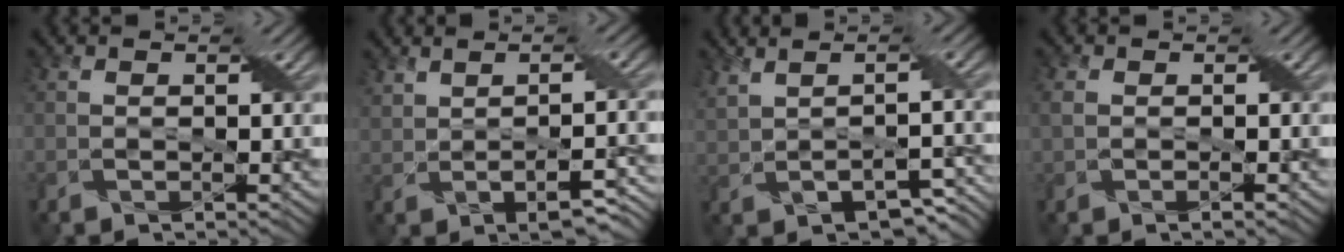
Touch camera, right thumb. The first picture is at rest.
{"total": 6.9, "force": [0.3, 2.8, 6.4], "torque": [-0.111, 0.001, 0.020]}
{"total": 5.9, "force": [0.5, 2.5, 5.4], "torque": [-0.105, -0.001, 0.028]}
{"total": 2.1, "force": [-0.3, 1.3, 1.7], "torque": [-0.039, 0.000, -0.005]}